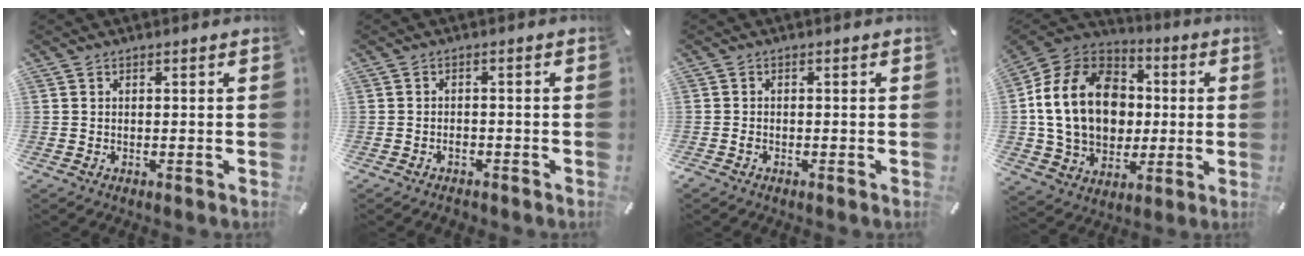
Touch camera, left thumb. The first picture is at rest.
{"total": 2.0, "force": [-1.2, 1.2, 1.0], "torque": [-0.020, 0.004, -0.025]}
{"total": 1.1, "force": [-0.7, 0.6, 0.5], "torque": [-0.011, 0.000, -0.015]}
{"total": 21.0, "force": [1.0, 17.0, 12.4], "torque": [-0.250, 0.018, 0.025]}